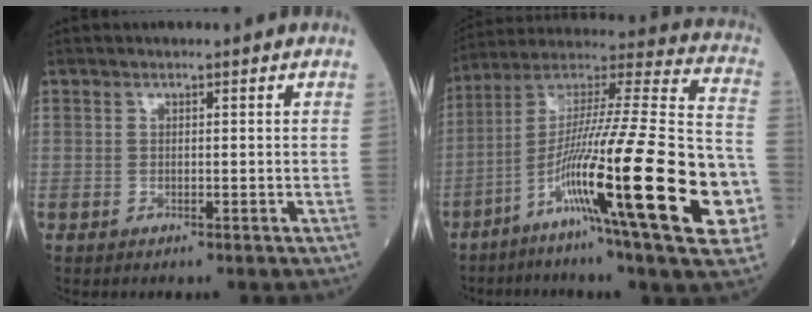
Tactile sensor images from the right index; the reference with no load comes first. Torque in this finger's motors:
{"motor_torque": [1.25, -0.89, 0.78, 0.21]}